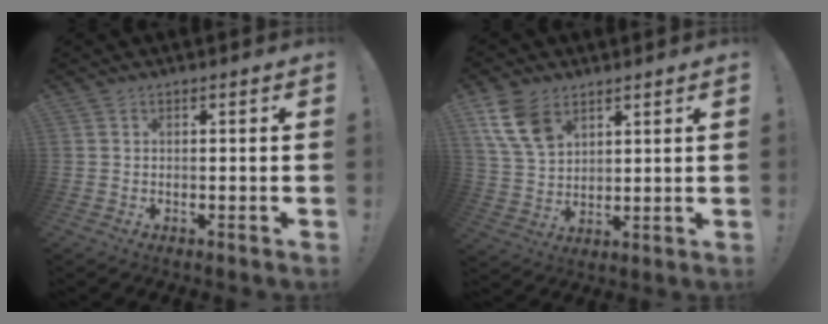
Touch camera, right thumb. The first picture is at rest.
{"total": 11.7, "force": [6.6, 7.3, 6.3], "torque": [-0.126, -0.022, 0.132]}